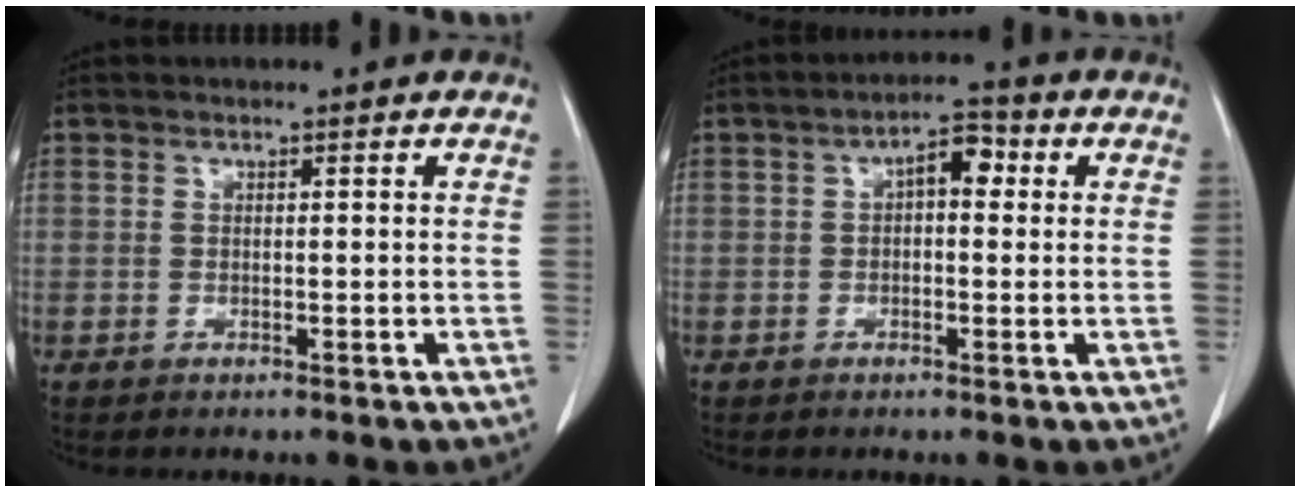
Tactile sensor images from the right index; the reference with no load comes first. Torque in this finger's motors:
{"motor_torque": [0.45, 0.01, 0.09, 0.04]}